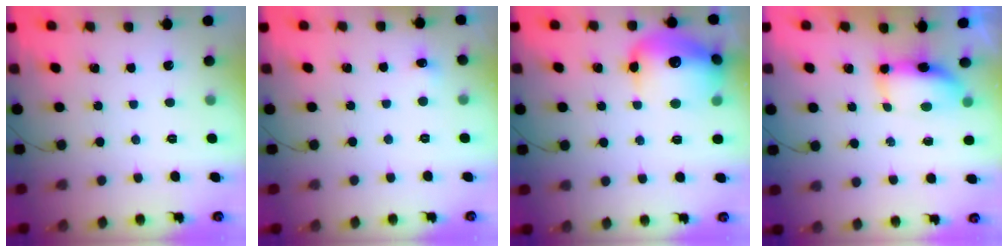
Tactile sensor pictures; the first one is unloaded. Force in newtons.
{"total": 3.7, "press": 3.5, "slide": 1.0}
{"total": 17.6, "press": 17.4, "slide": 2.4}
{"total": 6.6, "press": 6.6, "slide": 0.4}